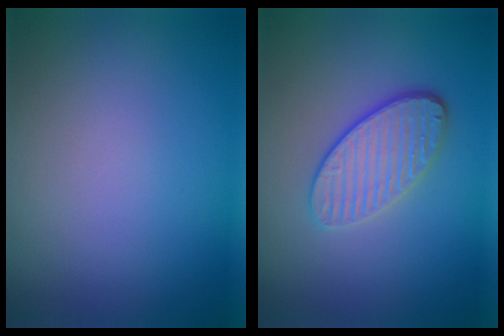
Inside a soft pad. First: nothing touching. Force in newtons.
{"total": 3.9, "press": 3.3, "slide": 2.0}